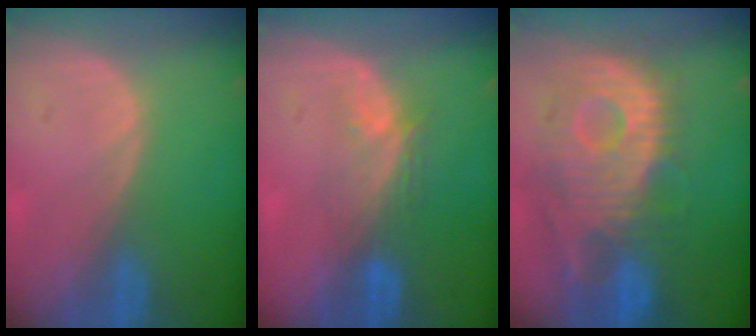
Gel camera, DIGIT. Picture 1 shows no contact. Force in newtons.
{"total": 4.5, "press": 4.3, "slide": 1.5}
{"total": 12.3, "press": 10.9, "slide": 5.6}